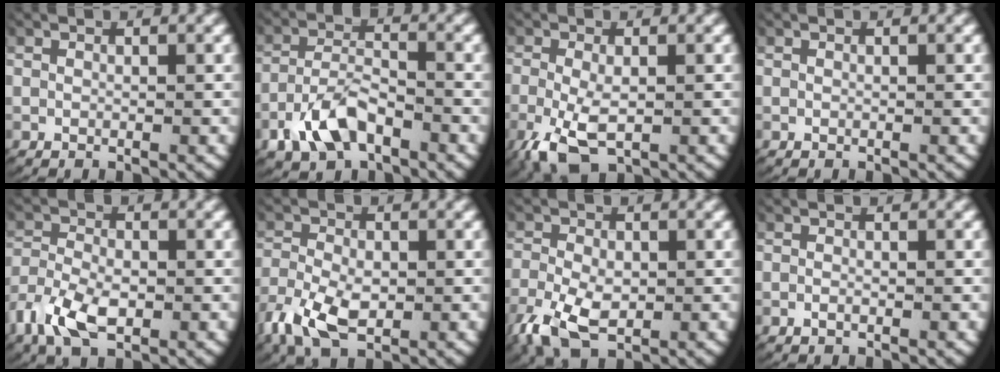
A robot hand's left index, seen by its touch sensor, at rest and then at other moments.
{"total": 5.1, "force": [-3.2, 2.7, 3.0], "torque": [-0.057, -0.009, -0.054]}
{"total": 4.9, "force": [-2.3, 2.5, 3.4], "torque": [-0.094, -0.027, -0.024]}
{"total": 0.0}
{"total": 5.0, "force": [-2.3, 3.1, 3.1], "torque": [-0.086, -0.027, -0.028]}
{"total": 5.5, "force": [-2.5, 3.4, 3.5], "torque": [-0.089, -0.027, -0.030]}
{"total": 5.7, "force": [-2.6, 3.6, 3.6], "torque": [-0.092, -0.027, -0.029]}
{"total": 0.8, "force": [-0.6, 0.4, 0.4], "torque": [-0.013, -0.002, -0.011]}